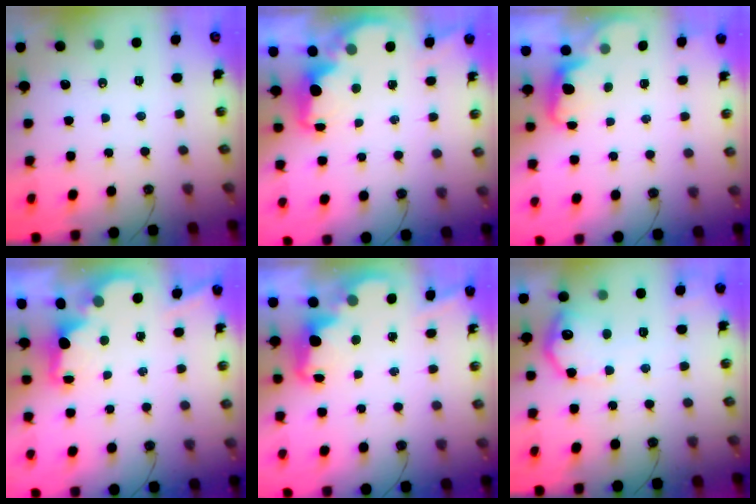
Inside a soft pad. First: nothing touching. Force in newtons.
{"total": 2.2, "press": 2.0, "slide": 0.7}
{"total": 1.9, "press": 1.7, "slide": 0.9}
{"total": 2.2, "press": 2.1, "slide": 0.8}
{"total": 2.4, "press": 2.4, "slide": 0.6}
{"total": 14.0, "press": 14.0, "slide": 0.8}